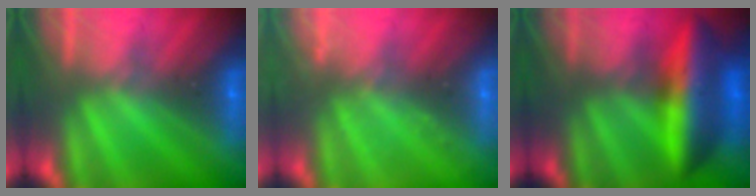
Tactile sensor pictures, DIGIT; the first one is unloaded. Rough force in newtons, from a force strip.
{"total": 2.2}
{"total": 5.8}